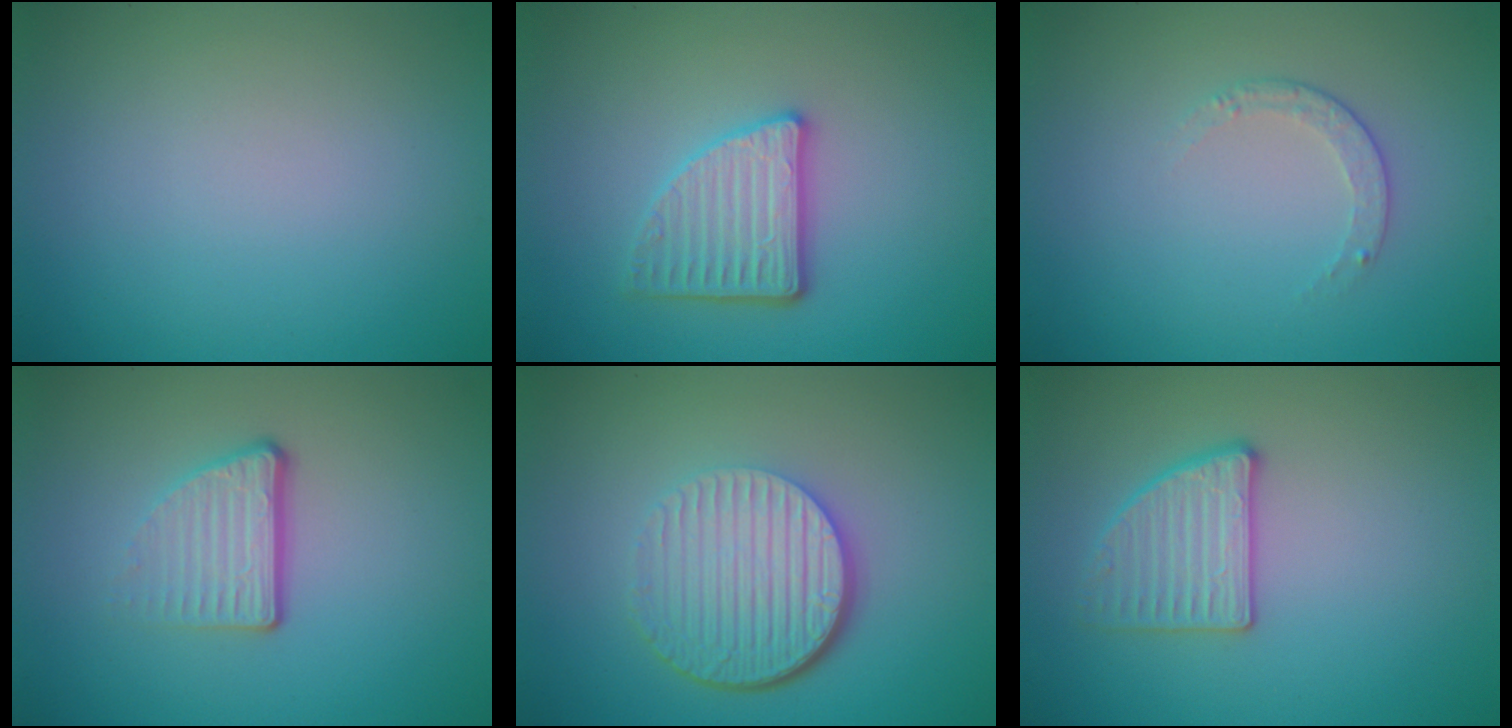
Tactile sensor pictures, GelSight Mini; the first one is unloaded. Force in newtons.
{"total": 3.6, "press": 3.1, "slide": 1.7}
{"total": 1.2, "press": 0.9, "slide": 0.9}
{"total": 3.7, "press": 2.2, "slide": 3.0}
{"total": 6.5, "press": 4.4, "slide": 4.8}
{"total": 2.8, "press": 2.8, "slide": 0.3}